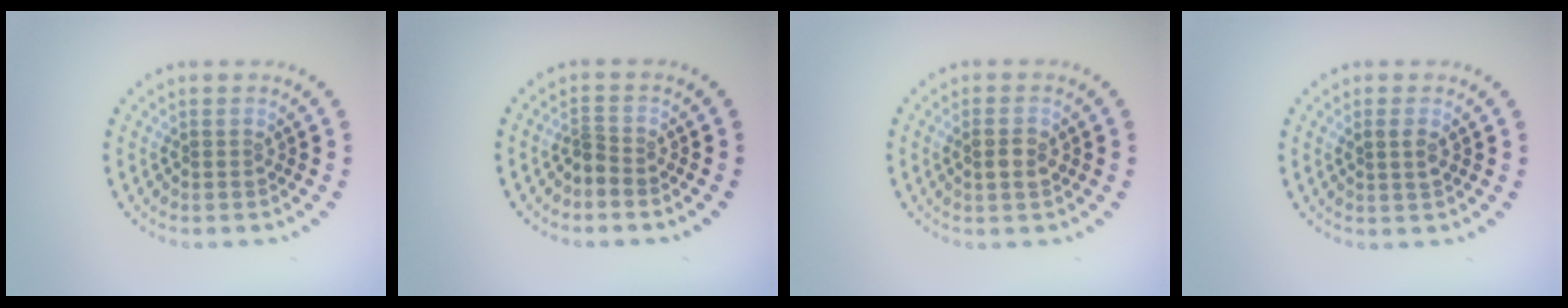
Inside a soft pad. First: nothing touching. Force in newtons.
{"total": 1.1, "press": 0.7, "slide": 0.9}
{"total": 1.8, "press": 1.8, "slide": 0.2}
{"total": 1.3, "press": 1.3, "slide": 0.4}